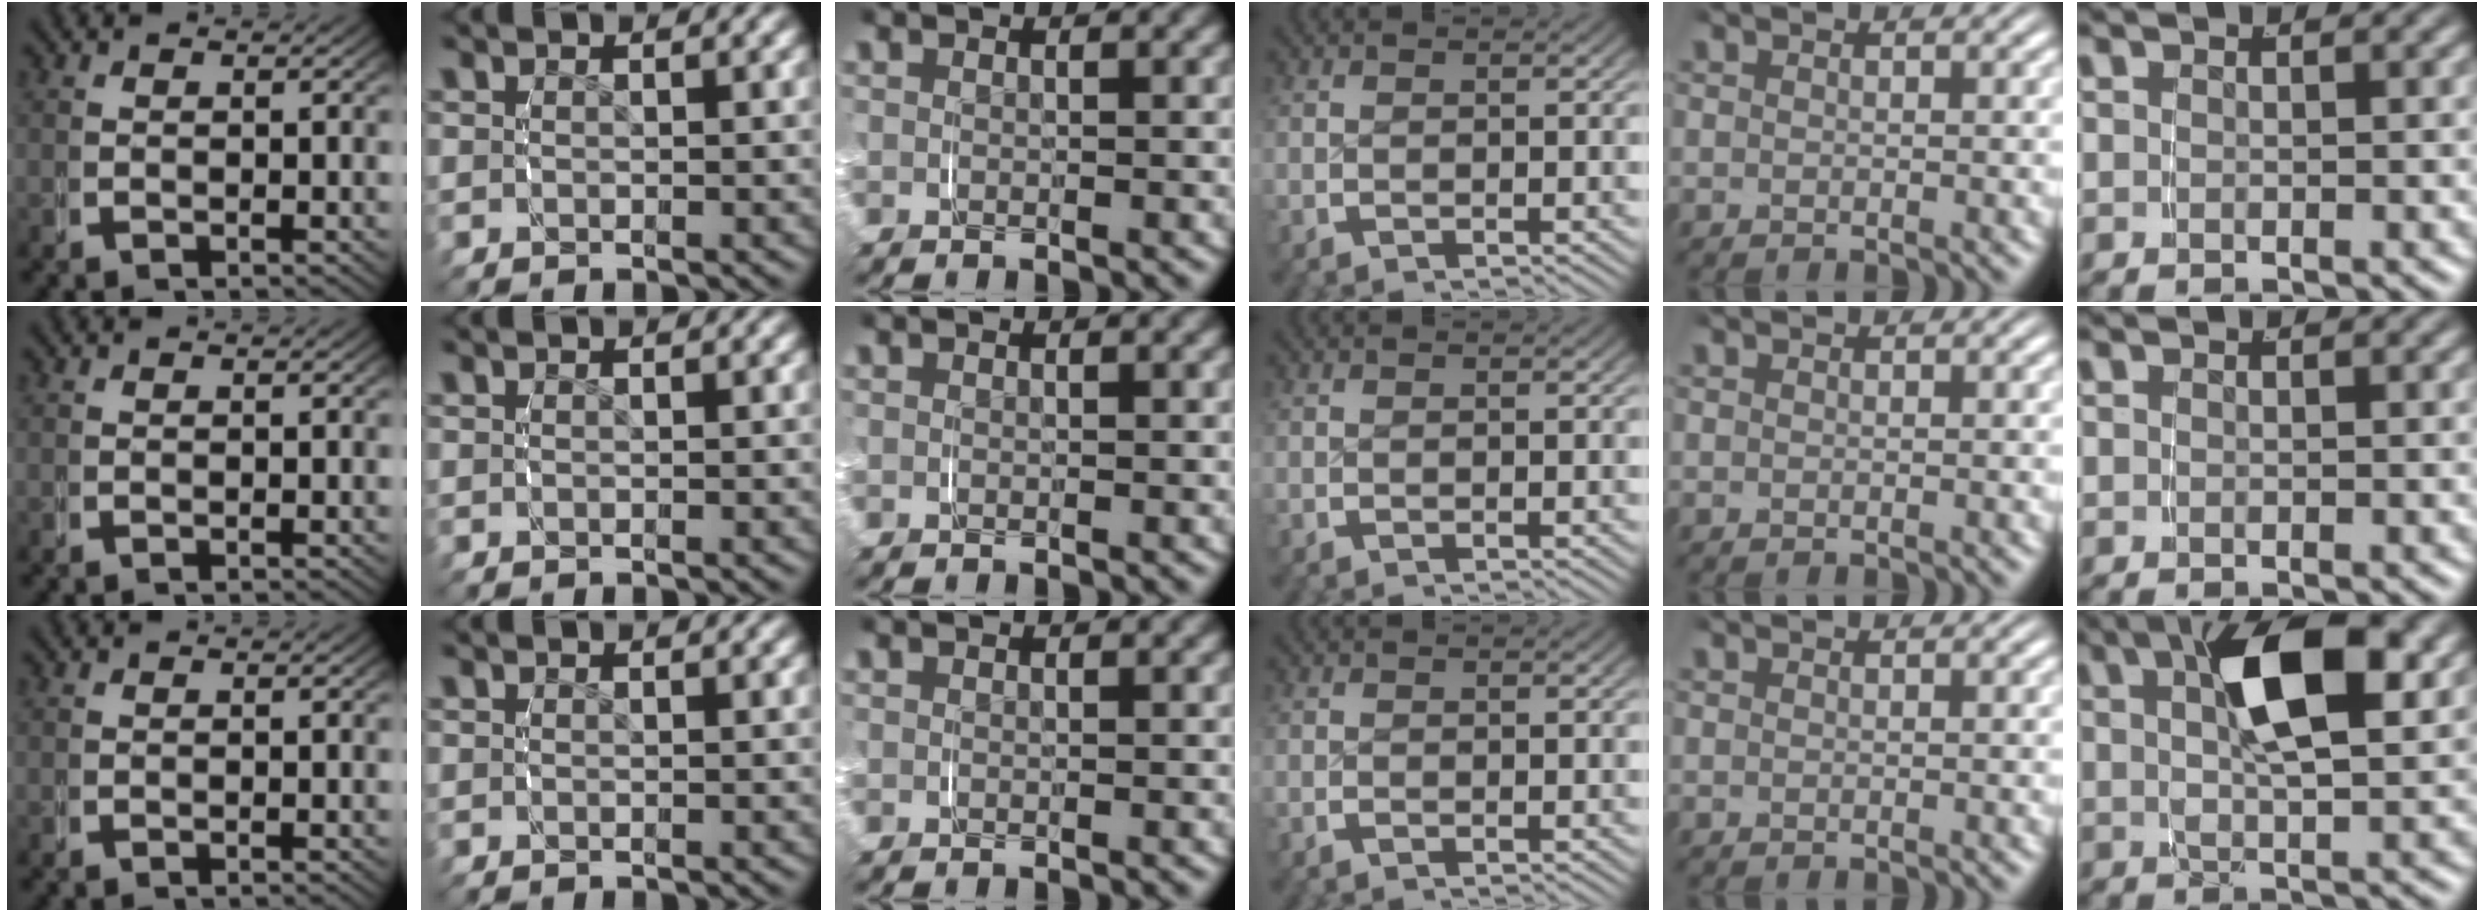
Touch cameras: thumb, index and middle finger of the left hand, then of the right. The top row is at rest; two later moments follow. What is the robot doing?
{"motion": "grasp_and_lifting", "object": "keyboard"}